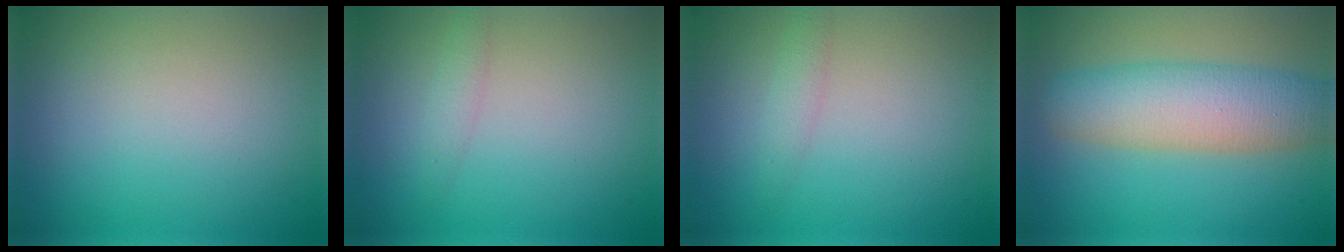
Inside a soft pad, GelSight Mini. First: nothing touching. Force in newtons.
{"total": 1.3, "press": 1.3, "slide": 0.0}
{"total": 1.3, "press": 1.3, "slide": 0.0}
{"total": 6.9, "press": 6.9, "slide": 0.3}